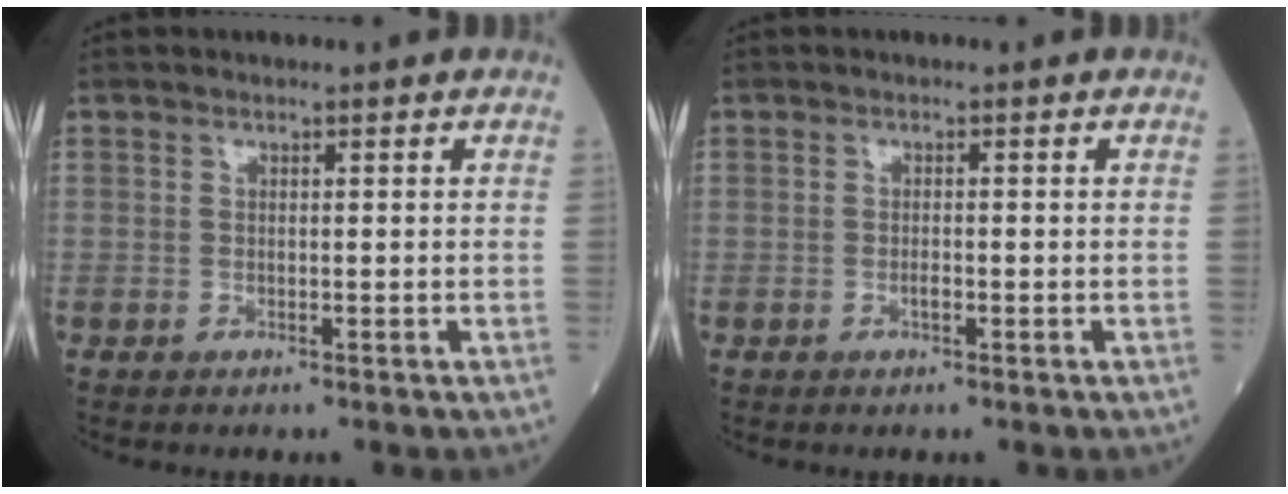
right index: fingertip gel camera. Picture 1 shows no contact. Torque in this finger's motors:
{"motor_torque": [0.07, -0.03, 0.12, 0.03]}